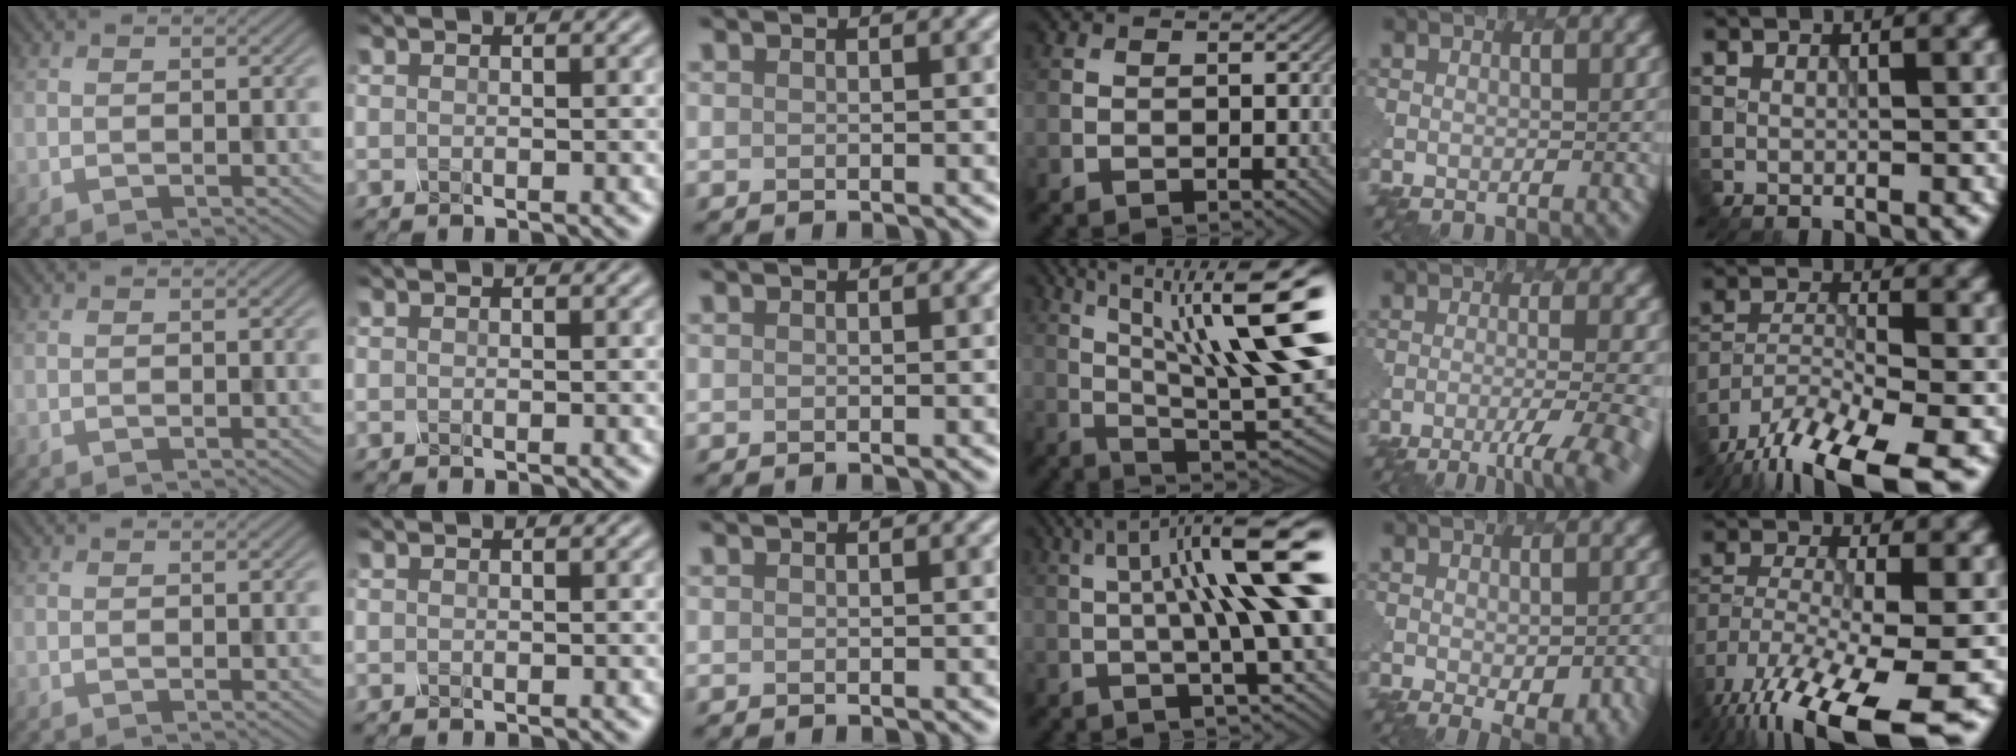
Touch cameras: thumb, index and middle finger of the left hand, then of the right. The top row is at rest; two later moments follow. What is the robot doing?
{"motion": "pour", "object": "mug"}